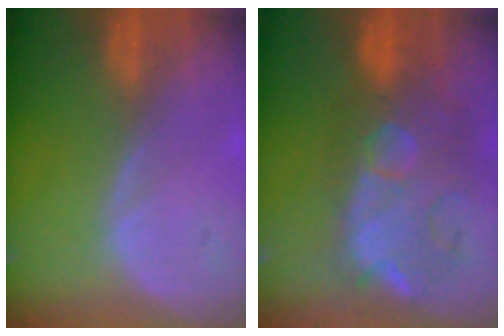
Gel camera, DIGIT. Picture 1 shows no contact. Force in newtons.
{"total": 10.8, "press": 10.1, "slide": 3.8}